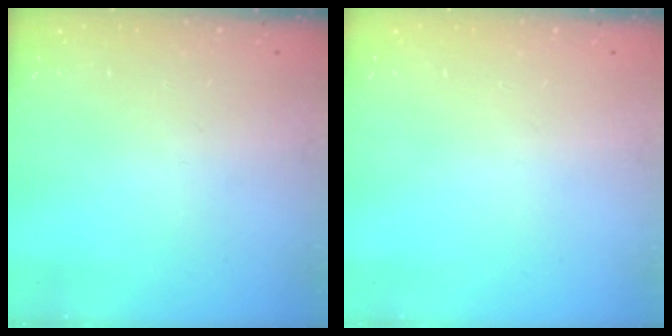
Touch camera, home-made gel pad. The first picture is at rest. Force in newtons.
{"total": 0.0}